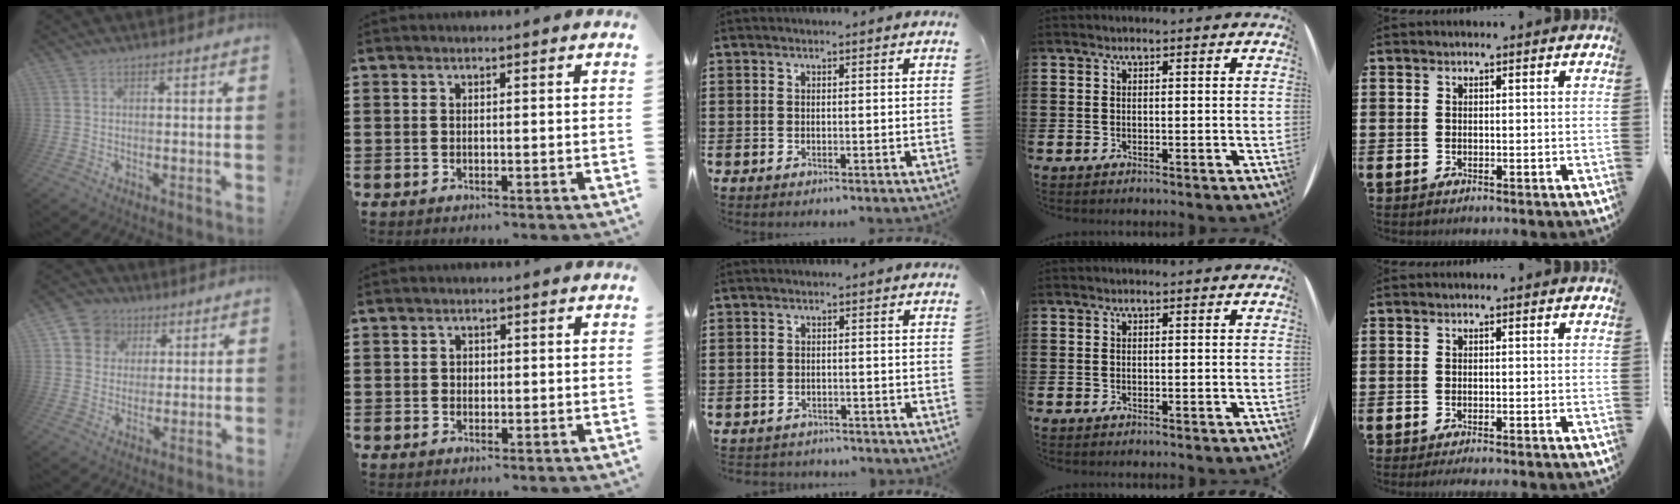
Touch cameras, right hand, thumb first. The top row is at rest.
{"thumb": {"total": 8.9, "force": [3.0, 8.1, 2.1], "torque": [-0.031, -0.010, 0.063]}, "index": {"total": 0.8, "force": [0.0, 0.7, 0.3], "torque": [-0.008, 0.004, 0.000]}, "middle": {"total": 1.2, "force": [-1.2, 0.2, -0.4], "torque": [0.003, 0.000, -0.027]}, "little": {"total": 0.6, "force": [-0.5, -0.1, 0.3], "torque": [-0.002, -0.002, -0.010]}}